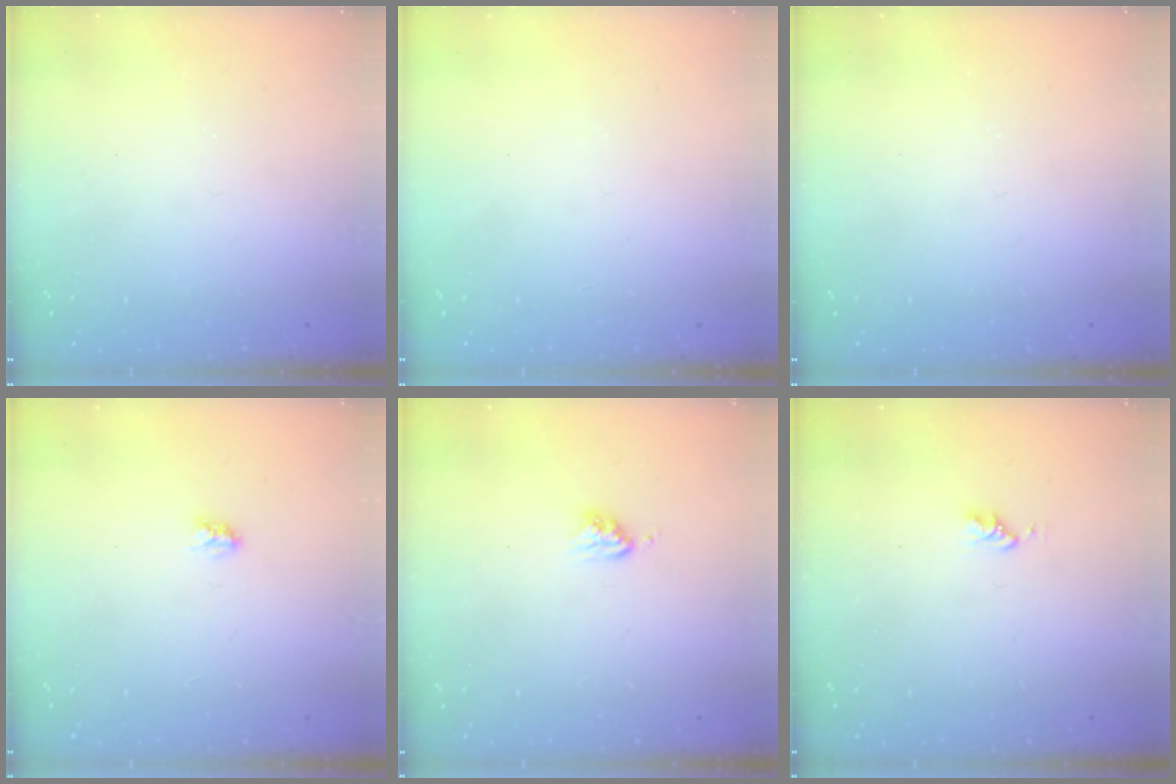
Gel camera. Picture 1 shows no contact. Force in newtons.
{"total": 0.0}
{"total": 0.0}
{"total": 2.9, "press": 2.9, "slide": 0.3}
{"total": 3.7, "press": 3.7, "slide": 0.5}
{"total": 2.6, "press": 2.6, "slide": 0.4}